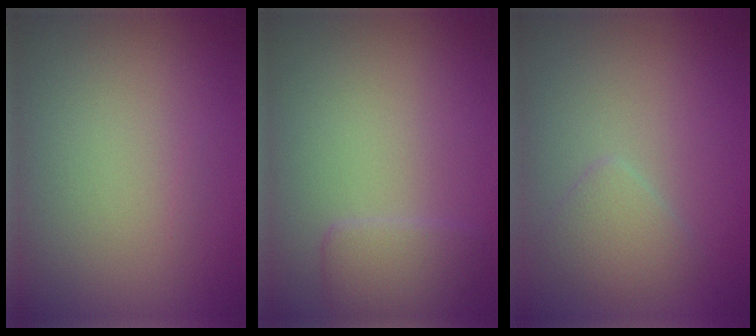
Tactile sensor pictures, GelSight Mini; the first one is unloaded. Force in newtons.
{"total": 2.0, "press": 2.0, "slide": 0.3}
{"total": 1.8, "press": 1.8, "slide": 0.0}